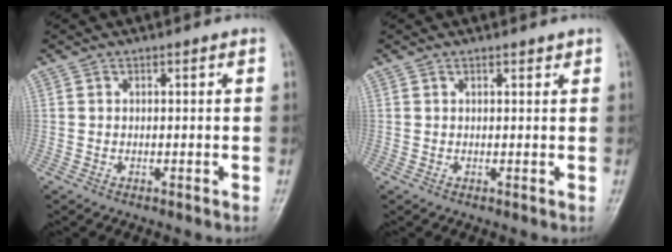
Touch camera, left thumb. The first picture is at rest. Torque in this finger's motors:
{"motor_torque": [-0.14, -0.11, -0.08, -0.09, 0.01]}